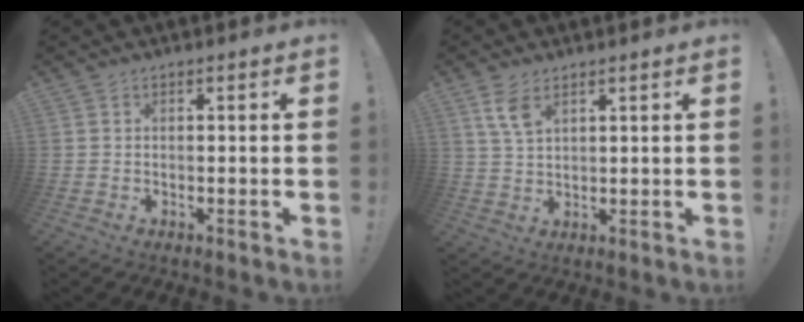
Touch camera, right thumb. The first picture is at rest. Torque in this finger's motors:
{"motor_torque": [1.25, 0.28, 0.37, -0.48, 0.20]}